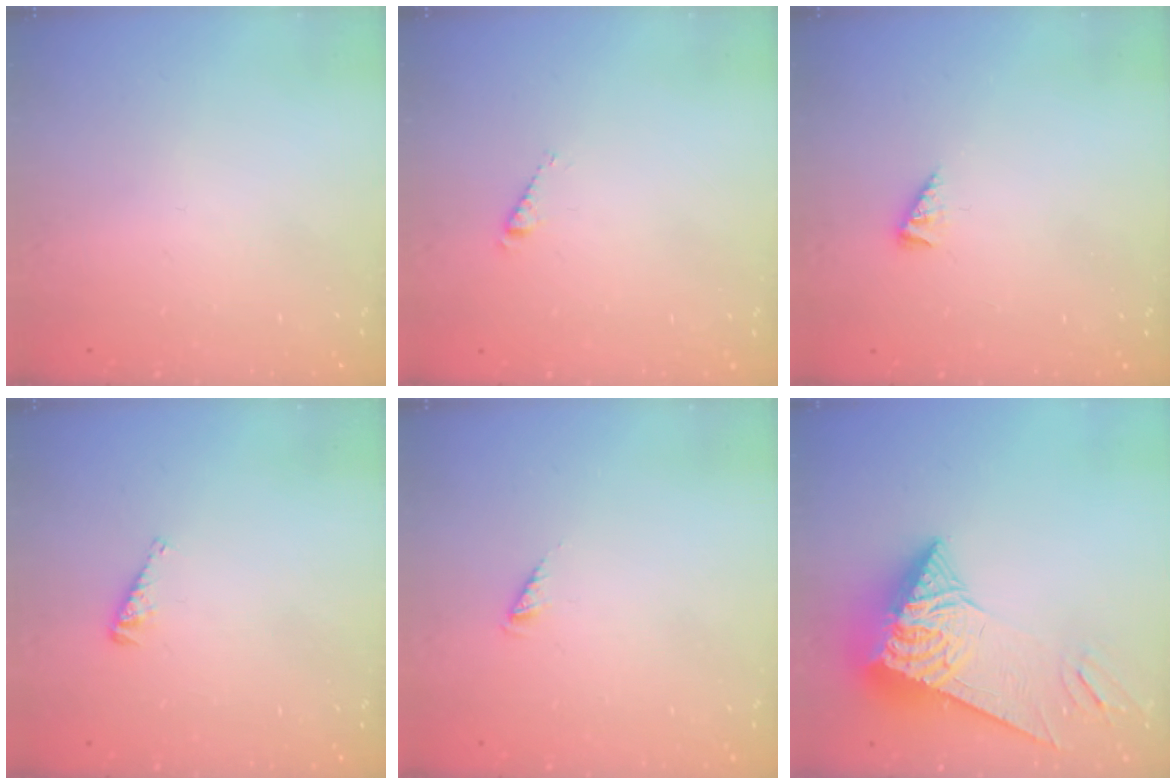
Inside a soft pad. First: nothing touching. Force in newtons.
{"total": 2.6, "press": 2.6, "slide": 0.2}
{"total": 1.8, "press": 1.8, "slide": 0.4}
{"total": 3.8, "press": 3.8, "slide": 0.5}
{"total": 0.8, "press": 0.8, "slide": 0.2}
{"total": 11.2, "press": 11.1, "slide": 1.3}